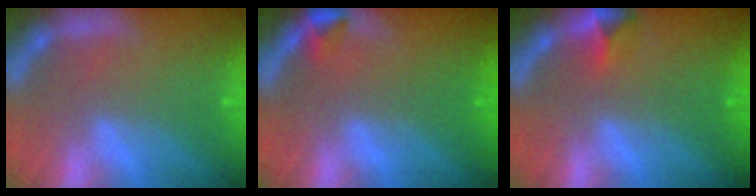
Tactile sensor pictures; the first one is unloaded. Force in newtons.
{"total": 1.5}
{"total": 1.9}